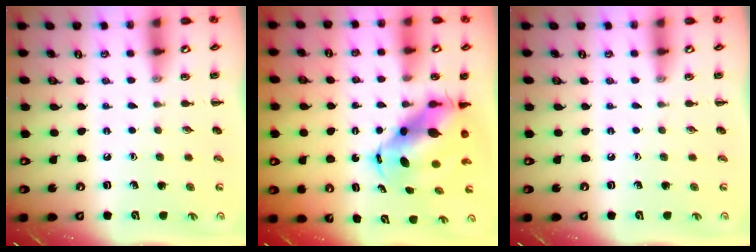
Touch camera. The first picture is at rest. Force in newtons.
{"total": 8.6, "press": 8.2, "slide": 2.4}
{"total": 0.0}